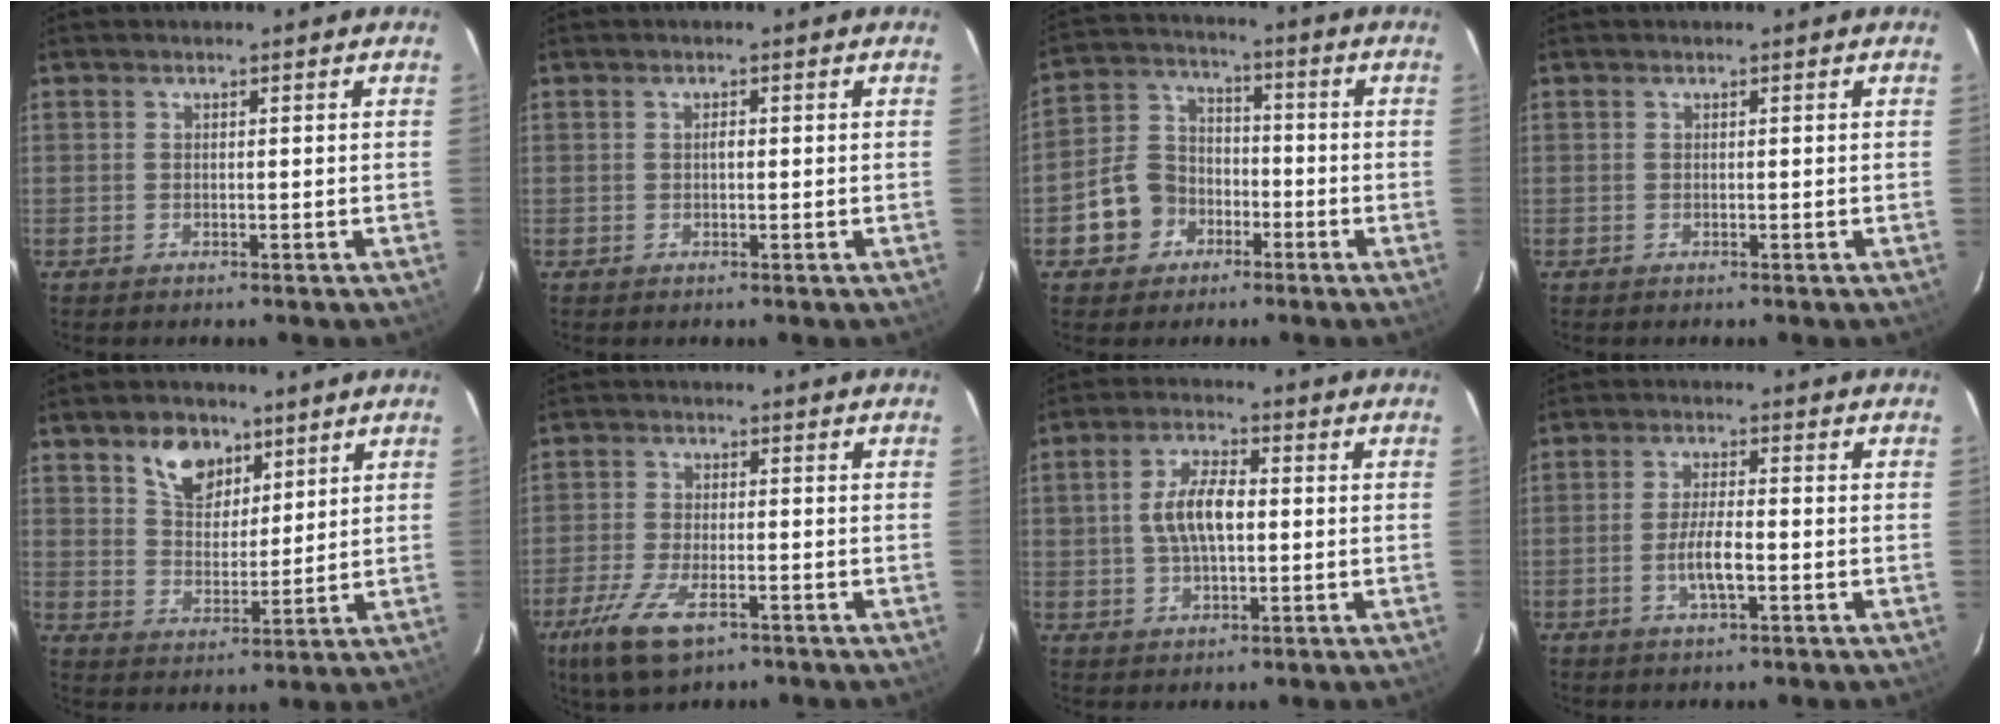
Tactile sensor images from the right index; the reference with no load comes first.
{"total": 0.8, "force": [0.0, 0.4, 0.6], "torque": [-0.010, 0.004, 0.000]}
{"total": 9.6, "force": [-4.2, 8.1, 3.0], "torque": [-0.082, 0.037, -0.065]}
{"total": 0.0}
{"total": 8.5, "force": [5.1, 5.5, 4.0], "torque": [-0.064, 0.011, 0.095]}
{"total": 10.1, "force": [-5.8, 3.9, 7.4], "torque": [-0.175, -0.029, -0.107]}
{"total": 7.9, "force": [0.4, 3.8, 6.8], "torque": [-0.133, 0.013, 0.011]}
{"total": 5.1, "force": [-1.7, 1.2, 4.7], "torque": [-0.093, -0.003, -0.031]}